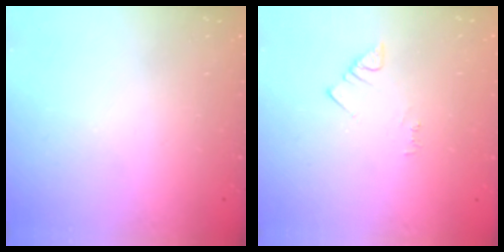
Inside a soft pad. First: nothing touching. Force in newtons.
{"total": 2.5, "press": 2.5, "slide": 0.4}